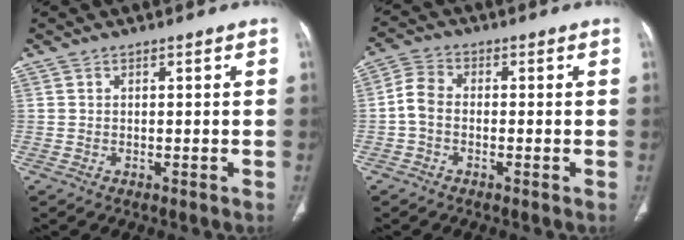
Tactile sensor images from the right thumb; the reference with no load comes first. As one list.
[{"total": 4.4, "force": [-0.9, 3.1, 3.0], "torque": [-0.059, 0.015, -0.029]}]